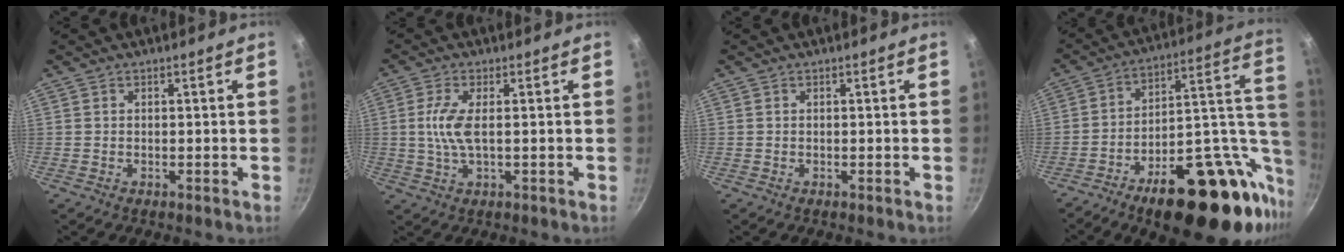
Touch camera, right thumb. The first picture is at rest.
{"total": 5.7, "force": [0.3, 1.9, 5.4], "torque": [-0.125, 0.002, 0.006]}
{"total": 0.0}
{"total": 28.8, "force": [-10.8, 13.6, 23.0], "torque": [-0.273, 0.058, -0.149]}